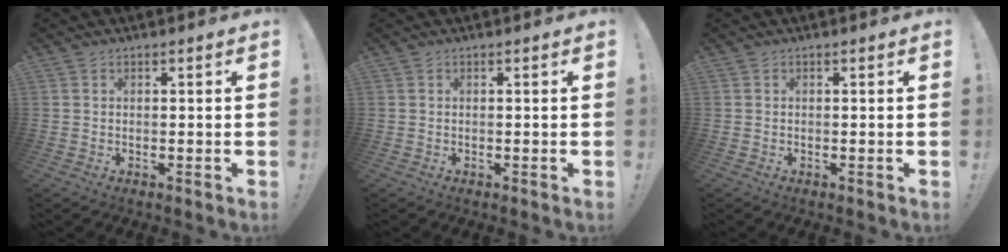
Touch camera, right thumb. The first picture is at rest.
{"total": 0.0}
{"total": 0.0}